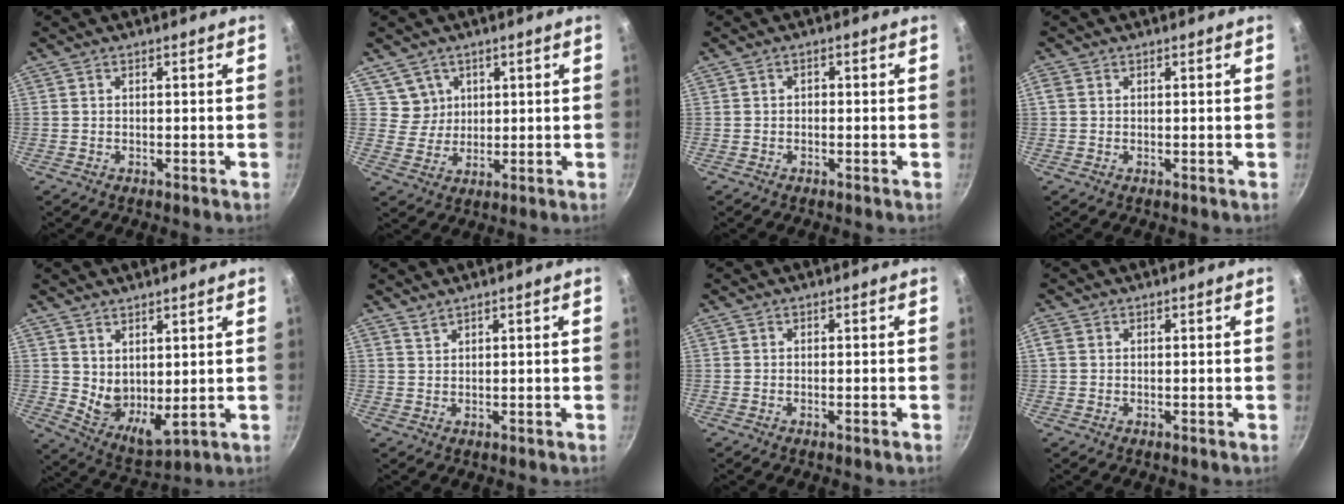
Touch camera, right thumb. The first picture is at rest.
{"total": 4.8, "force": [2.3, 4.2, 0.5], "torque": [0.016, -0.005, 0.046]}
{"total": 0.8, "force": [-0.3, 0.6, 0.4], "torque": [-0.005, 0.003, -0.005]}
{"total": 1.4, "force": [0.3, 1.2, 0.7], "torque": [-0.014, 0.000, 0.004]}
{"total": 7.9, "force": [3.8, 4.0, 5.7], "torque": [-0.087, -0.044, 0.079]}
{"total": 1.2, "force": [1.1, 0.1, 0.3], "torque": [-0.005, -0.007, 0.028]}
{"total": 0.6, "force": [-0.2, -0.1, 0.5], "torque": [-0.011, -0.001, -0.004]}
{"total": 1.8, "force": [0.4, 1.5, 0.8], "torque": [-0.017, 0.000, 0.007]}